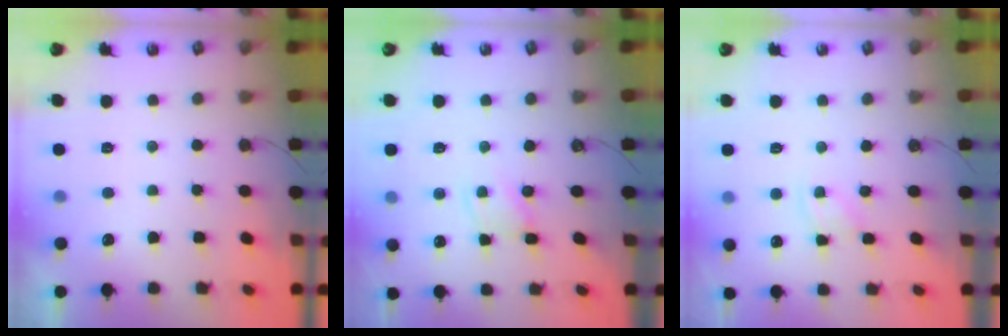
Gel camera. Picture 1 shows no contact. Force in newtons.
{"total": 1.1, "press": 1.1, "slide": 0.1}
{"total": 3.0, "press": 3.0, "slide": 0.4}